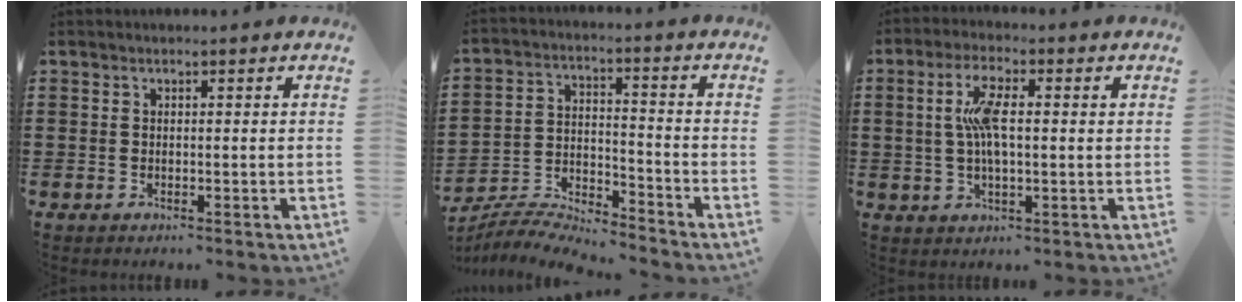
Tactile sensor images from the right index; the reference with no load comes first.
{"total": 6.1, "force": [-6.1, 0.3, 0.9], "torque": [-0.027, 0.001, -0.122]}
{"total": 7.4, "force": [0.8, 2.4, 7.0], "torque": [-0.148, 0.004, 0.007]}